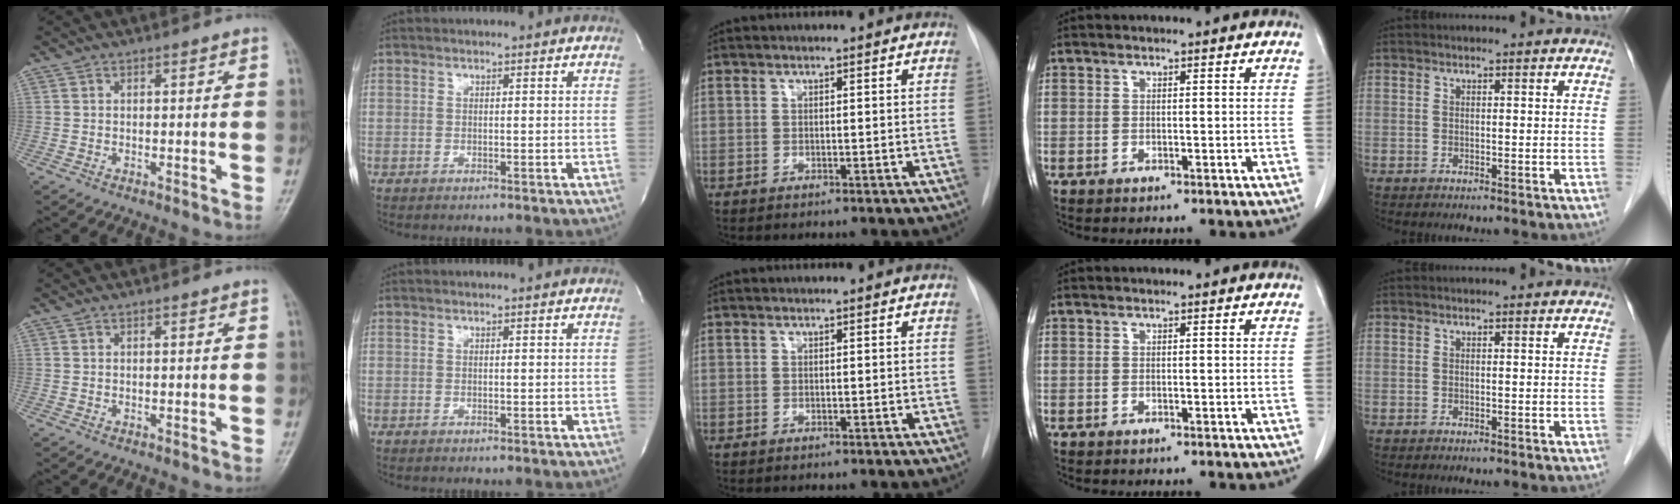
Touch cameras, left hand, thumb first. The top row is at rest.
{}